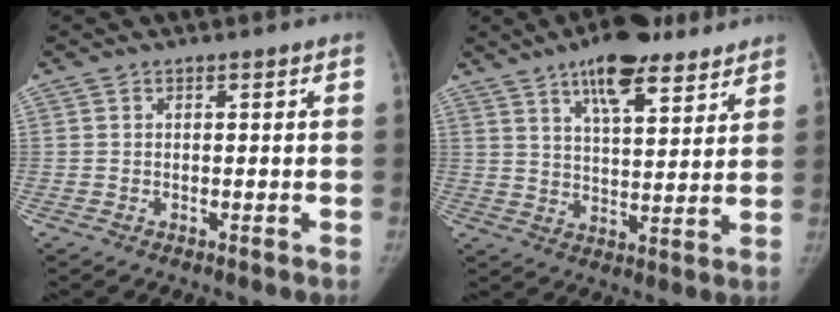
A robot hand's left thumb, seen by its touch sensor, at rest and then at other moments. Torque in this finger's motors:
{"motor_torque": [1.12, -0.39, 1.54, -1.19, 0.34]}